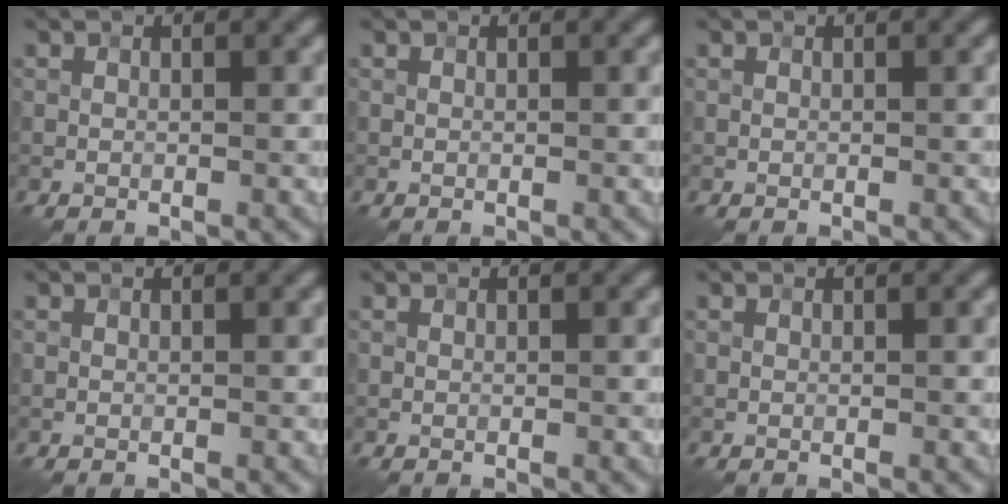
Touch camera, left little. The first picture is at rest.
{"total": 0.0}
{"total": 0.0}
{"total": 0.0}
{"total": 0.0}
{"total": 0.0}